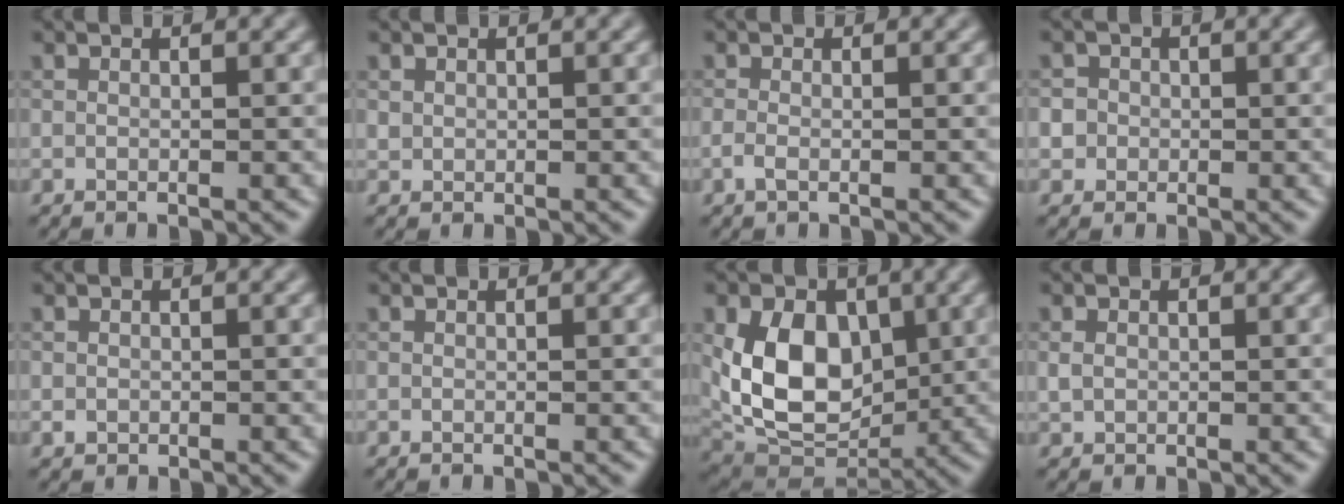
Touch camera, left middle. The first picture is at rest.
{"total": 0.6, "force": [0.3, 0.5, 0.1], "torque": [-0.001, -0.003, 0.010]}
{"total": 1.0, "force": [-0.4, 0.4, 0.8], "torque": [-0.021, -0.002, -0.010]}
{"total": 3.0, "force": [0.3, 2.8, 1.0], "torque": [-0.002, 0.020, -0.009]}
{"total": 0.7, "force": [-0.1, 0.6, 0.2], "torque": [0.002, -0.004, -0.002]}
{"total": 0.0}
{"total": 9.3, "force": [1.0, 6.5, 6.6], "torque": [-0.130, -0.013, 0.019]}
{"total": 1.1, "force": [0.1, 0.9, 0.6], "torque": [-0.013, 0.000, 0.003]}